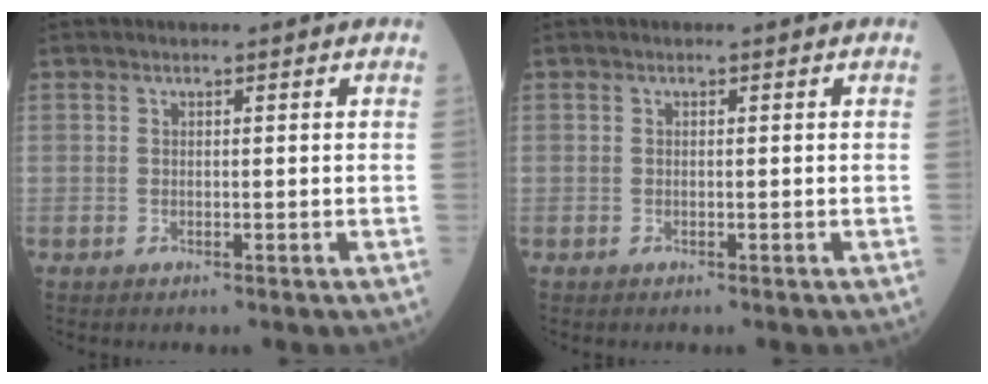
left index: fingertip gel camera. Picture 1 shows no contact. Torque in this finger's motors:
{"motor_torque": [0.00, 0.00, 0.00, 0.00]}